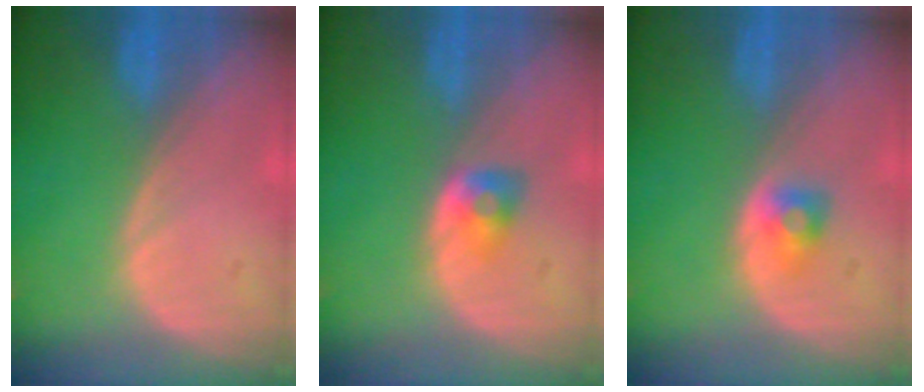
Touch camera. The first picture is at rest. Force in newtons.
{"total": 2.7, "press": 2.4, "slide": 1.2}
{"total": 2.2, "press": 2.2, "slide": 0.3}